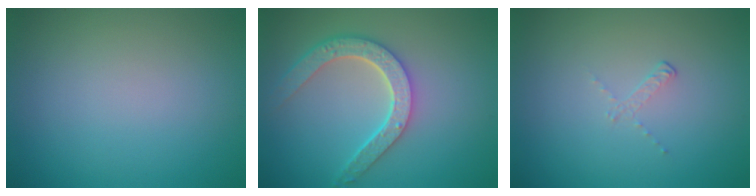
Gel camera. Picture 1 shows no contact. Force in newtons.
{"total": 5.0, "press": 4.0, "slide": 3.0}
{"total": 0.8, "press": 0.3, "slide": 0.7}